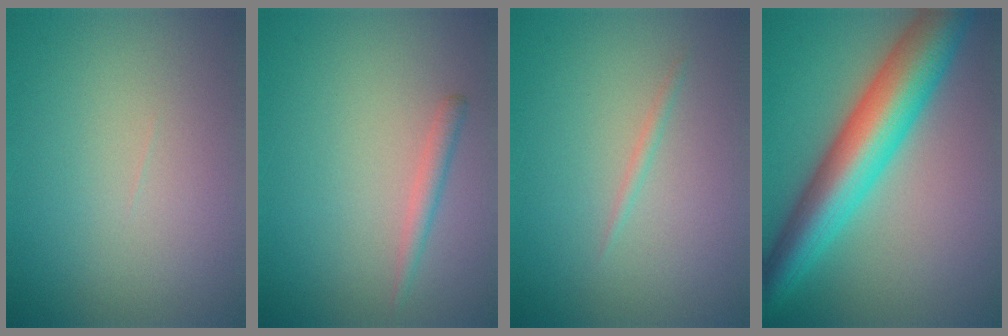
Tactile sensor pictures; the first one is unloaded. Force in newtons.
{"total": 1.4, "press": 1.3, "slide": 0.1}
{"total": 0.6, "press": 0.6, "slide": 0.1}
{"total": 9.5, "press": 9.5, "slide": 0.2}